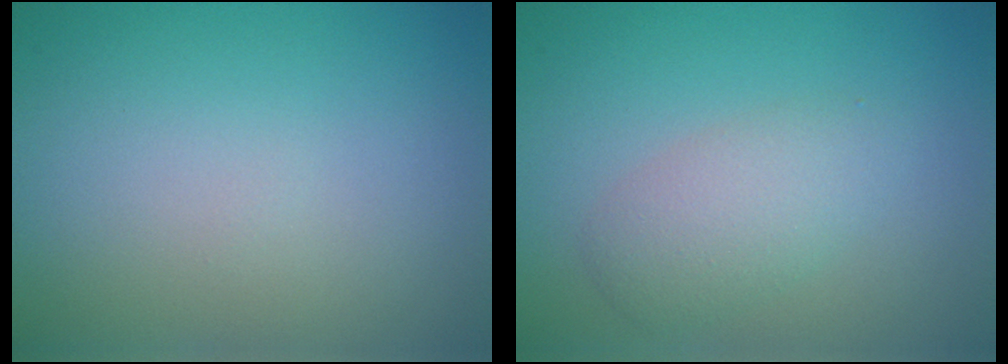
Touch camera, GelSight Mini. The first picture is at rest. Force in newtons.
{"total": 2.9, "press": 2.9, "slide": 0.1}